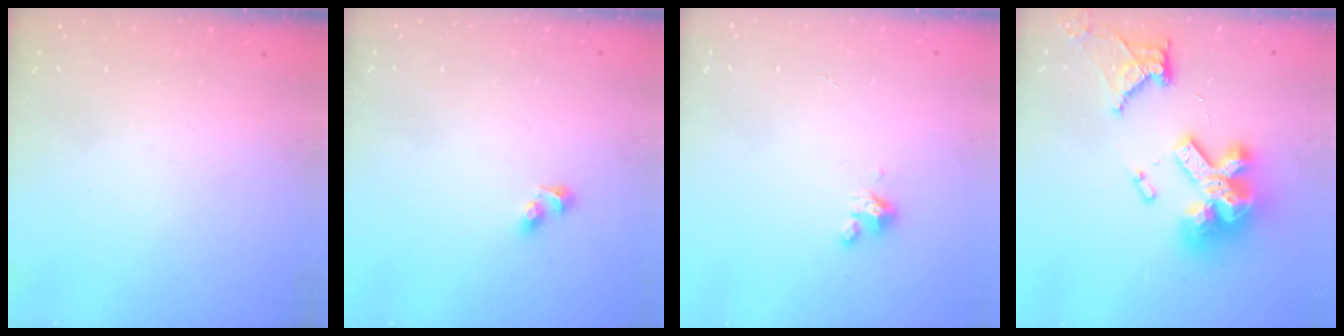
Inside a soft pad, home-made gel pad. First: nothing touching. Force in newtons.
{"total": 3.5, "press": 3.0, "slide": 1.8}
{"total": 3.4, "press": 3.4, "slide": 0.3}
{"total": 19.6, "press": 18.8, "slide": 5.5}